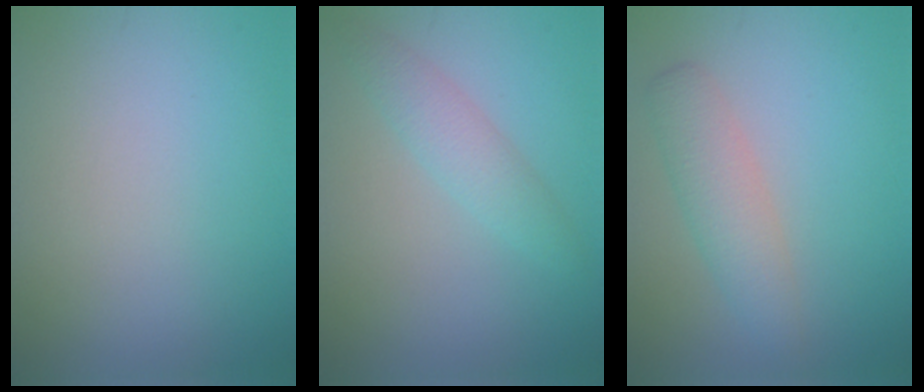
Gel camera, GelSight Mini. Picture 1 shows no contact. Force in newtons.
{"total": 2.4, "press": 2.4, "slide": 0.1}
{"total": 3.0, "press": 3.0, "slide": 0.1}